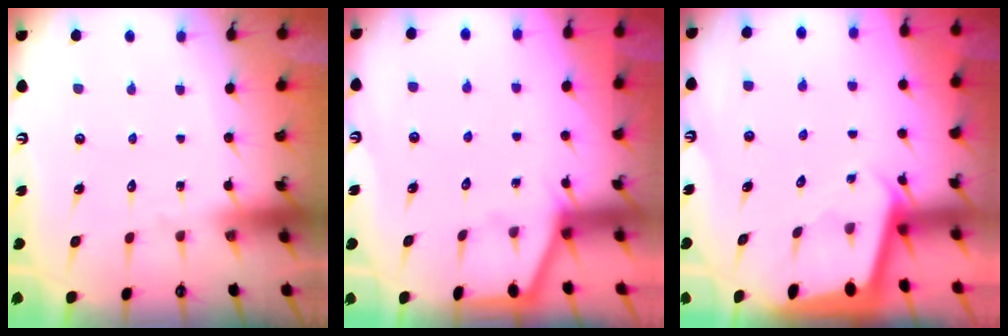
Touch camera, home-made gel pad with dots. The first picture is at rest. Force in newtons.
{"total": 1.6, "press": 1.5, "slide": 0.3}
{"total": 2.0, "press": 2.0, "slide": 0.1}